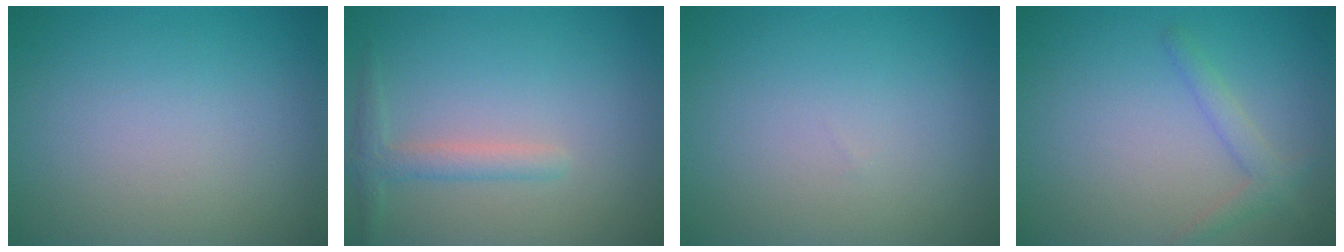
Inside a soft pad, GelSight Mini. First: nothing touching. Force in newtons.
{"total": 1.9, "press": 1.9, "slide": 0.1}
{"total": 0.0}
{"total": 1.8, "press": 1.7, "slide": 0.1}